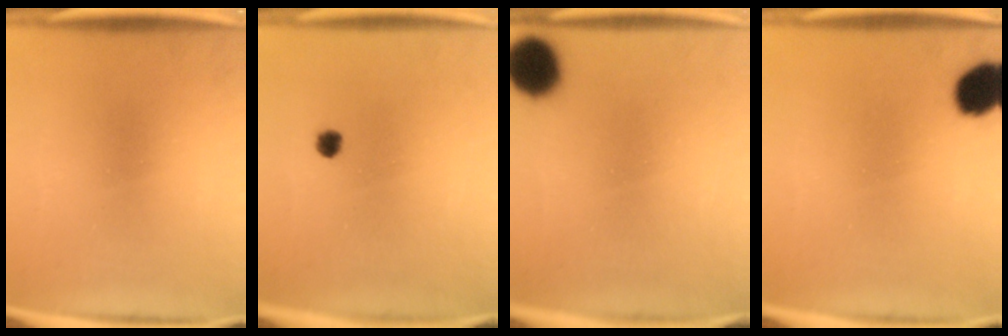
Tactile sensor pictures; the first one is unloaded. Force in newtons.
{"total": 1.7}
{"total": 10.4}
{"total": 8.8}